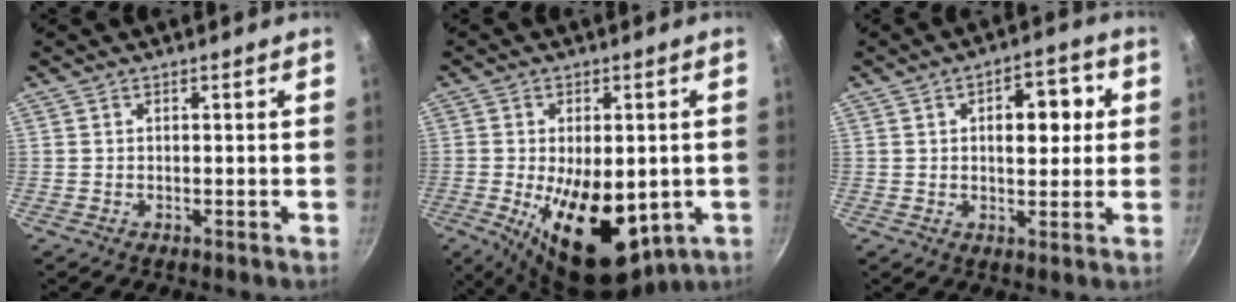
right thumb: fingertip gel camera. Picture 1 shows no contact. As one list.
[{"total": 18.2, "force": [-3.8, 9.9, 14.9], "torque": [-0.199, -0.014, -0.037]}, {"total": 8.9, "force": [1.7, 5.0, 7.2], "torque": [-0.064, 0.008, 0.019]}]